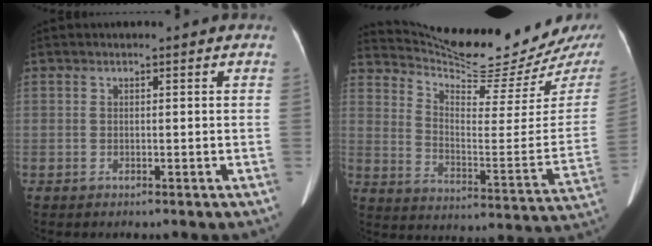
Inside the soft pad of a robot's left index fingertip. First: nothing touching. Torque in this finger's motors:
{"motor_torque": [0.75, -1.39, 0.00, -0.01]}